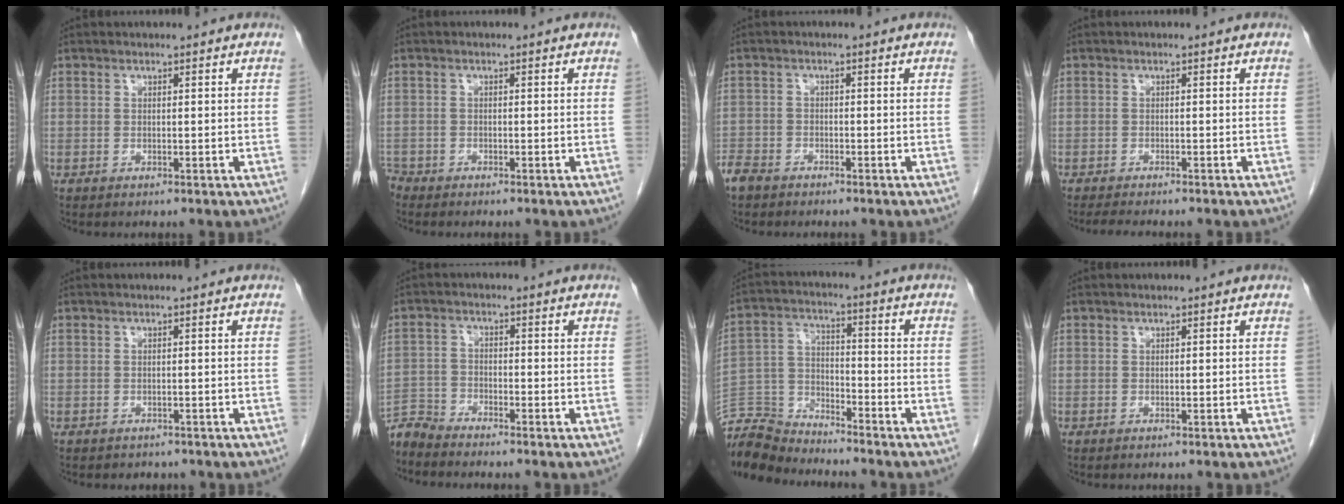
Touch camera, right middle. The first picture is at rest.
{"total": 1.7, "force": [-1.6, 0.5, 0.0], "torque": [0.001, -0.003, -0.029]}
{"total": 3.3, "force": [-2.9, 1.4, 0.7], "torque": [-0.015, -0.001, -0.054]}
{"total": 3.9, "force": [-3.4, 0.5, 1.8], "torque": [-0.028, -0.008, -0.048]}
{"total": 2.0, "force": [-1.7, 1.0, 0.1], "torque": [-0.012, -0.002, -0.022]}
{"total": 3.8, "force": [-3.8, -0.3, -0.4], "torque": [0.014, -0.015, -0.074]}
{"total": 9.4, "force": [-9.3, 1.2, 0.4], "torque": [-0.009, 0.007, -0.183]}
{"total": 0.0}